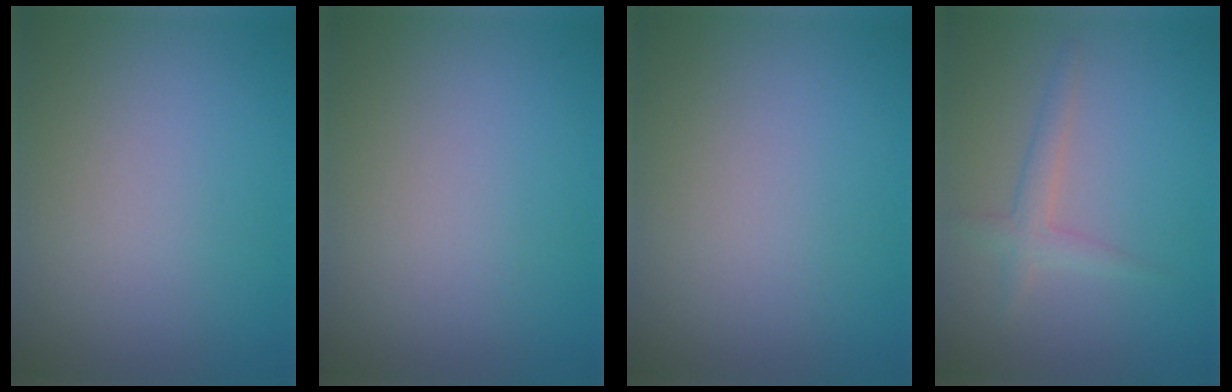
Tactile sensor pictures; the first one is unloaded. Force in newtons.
{"total": 0.0}
{"total": 0.0}
{"total": 1.2, "press": 1.2, "slide": 0.1}